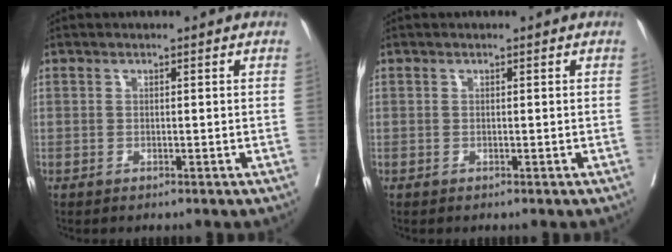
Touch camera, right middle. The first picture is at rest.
{"total": 0.0}